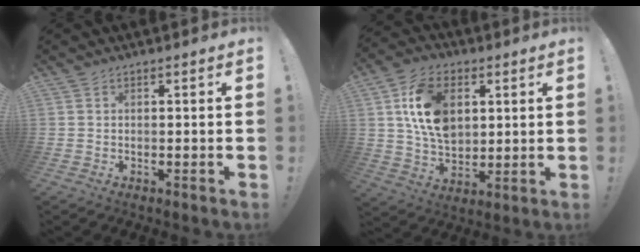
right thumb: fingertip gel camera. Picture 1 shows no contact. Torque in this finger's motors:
{"motor_torque": [1.10, 2.42, 0.70, -0.49, 0.06]}